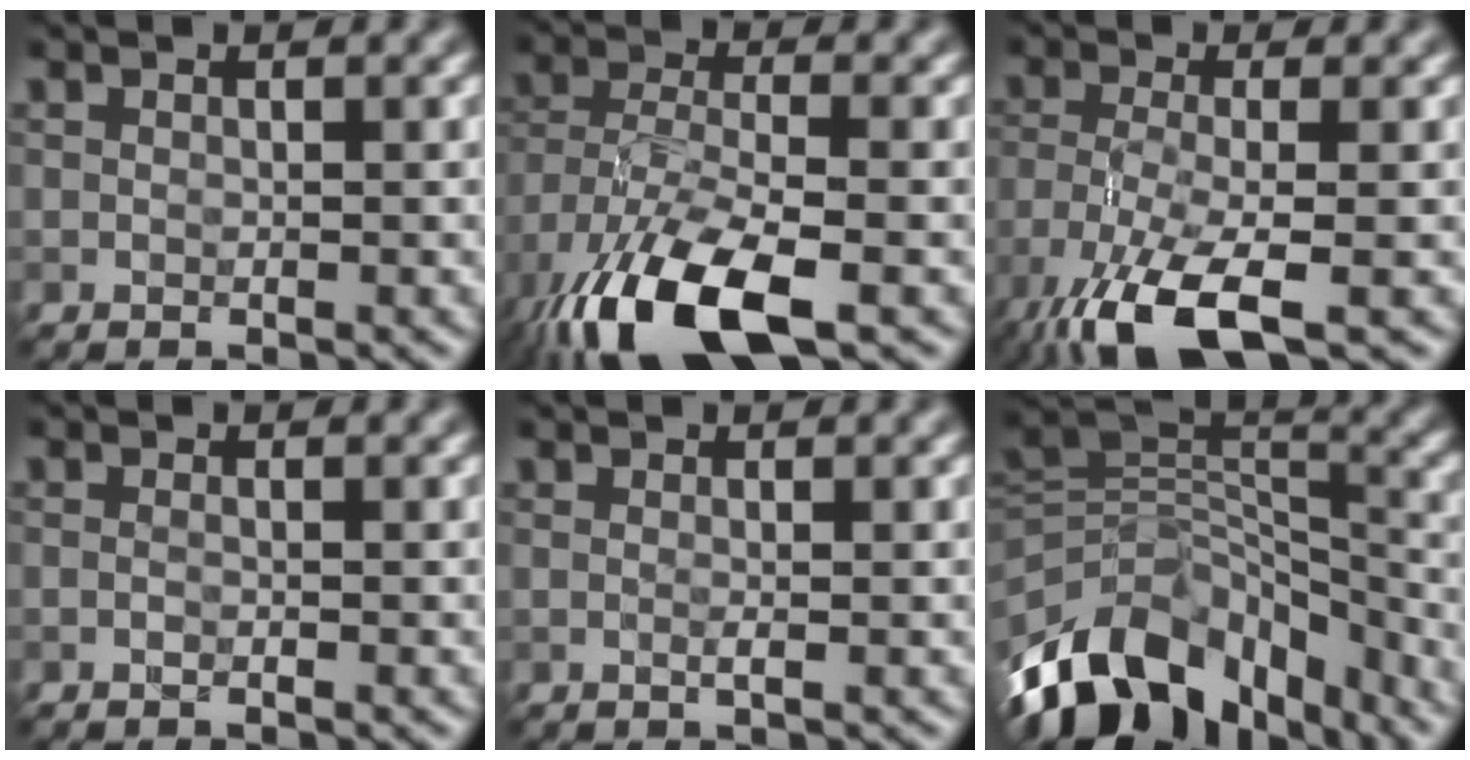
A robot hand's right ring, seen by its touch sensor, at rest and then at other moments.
{"total": 11.8, "force": [-6.6, 4.7, 8.6], "torque": [-0.184, -0.025, -0.124]}
{"total": 8.9, "force": [-5.4, 2.5, 6.6], "torque": [-0.148, -0.023, -0.107]}
{"total": 0.8, "force": [-0.2, 0.4, 0.7], "torque": [-0.003, -0.011, -0.011]}
{"total": 0.8, "force": [-0.1, 0.2, 0.8], "torque": [-0.013, -0.004, -0.004]}
{"total": 12.7, "force": [-7.4, 7.5, 7.2], "torque": [-0.149, 0.012, -0.130]}